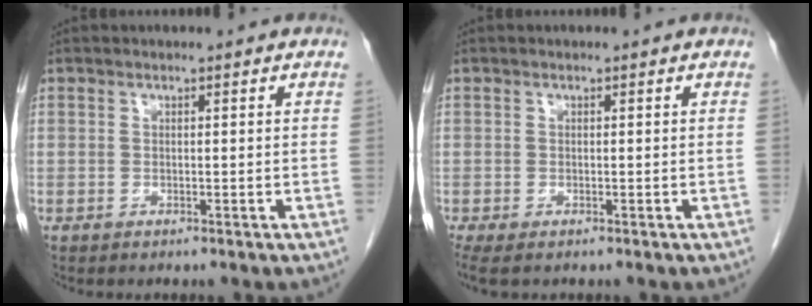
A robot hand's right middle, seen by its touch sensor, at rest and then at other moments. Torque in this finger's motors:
{"motor_torque": [0.88, -0.72, 0.24, 0.07]}